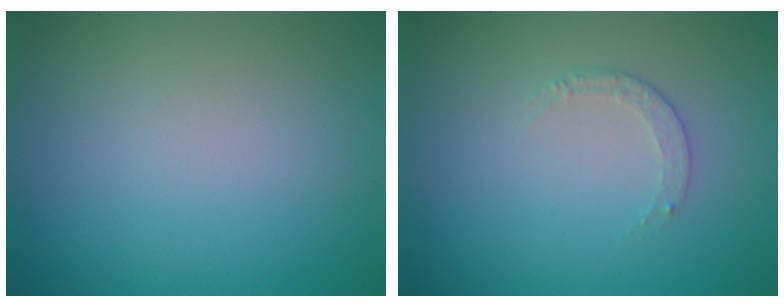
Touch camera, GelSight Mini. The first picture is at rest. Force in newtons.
{"total": 0.8, "press": 0.6, "slide": 0.6}